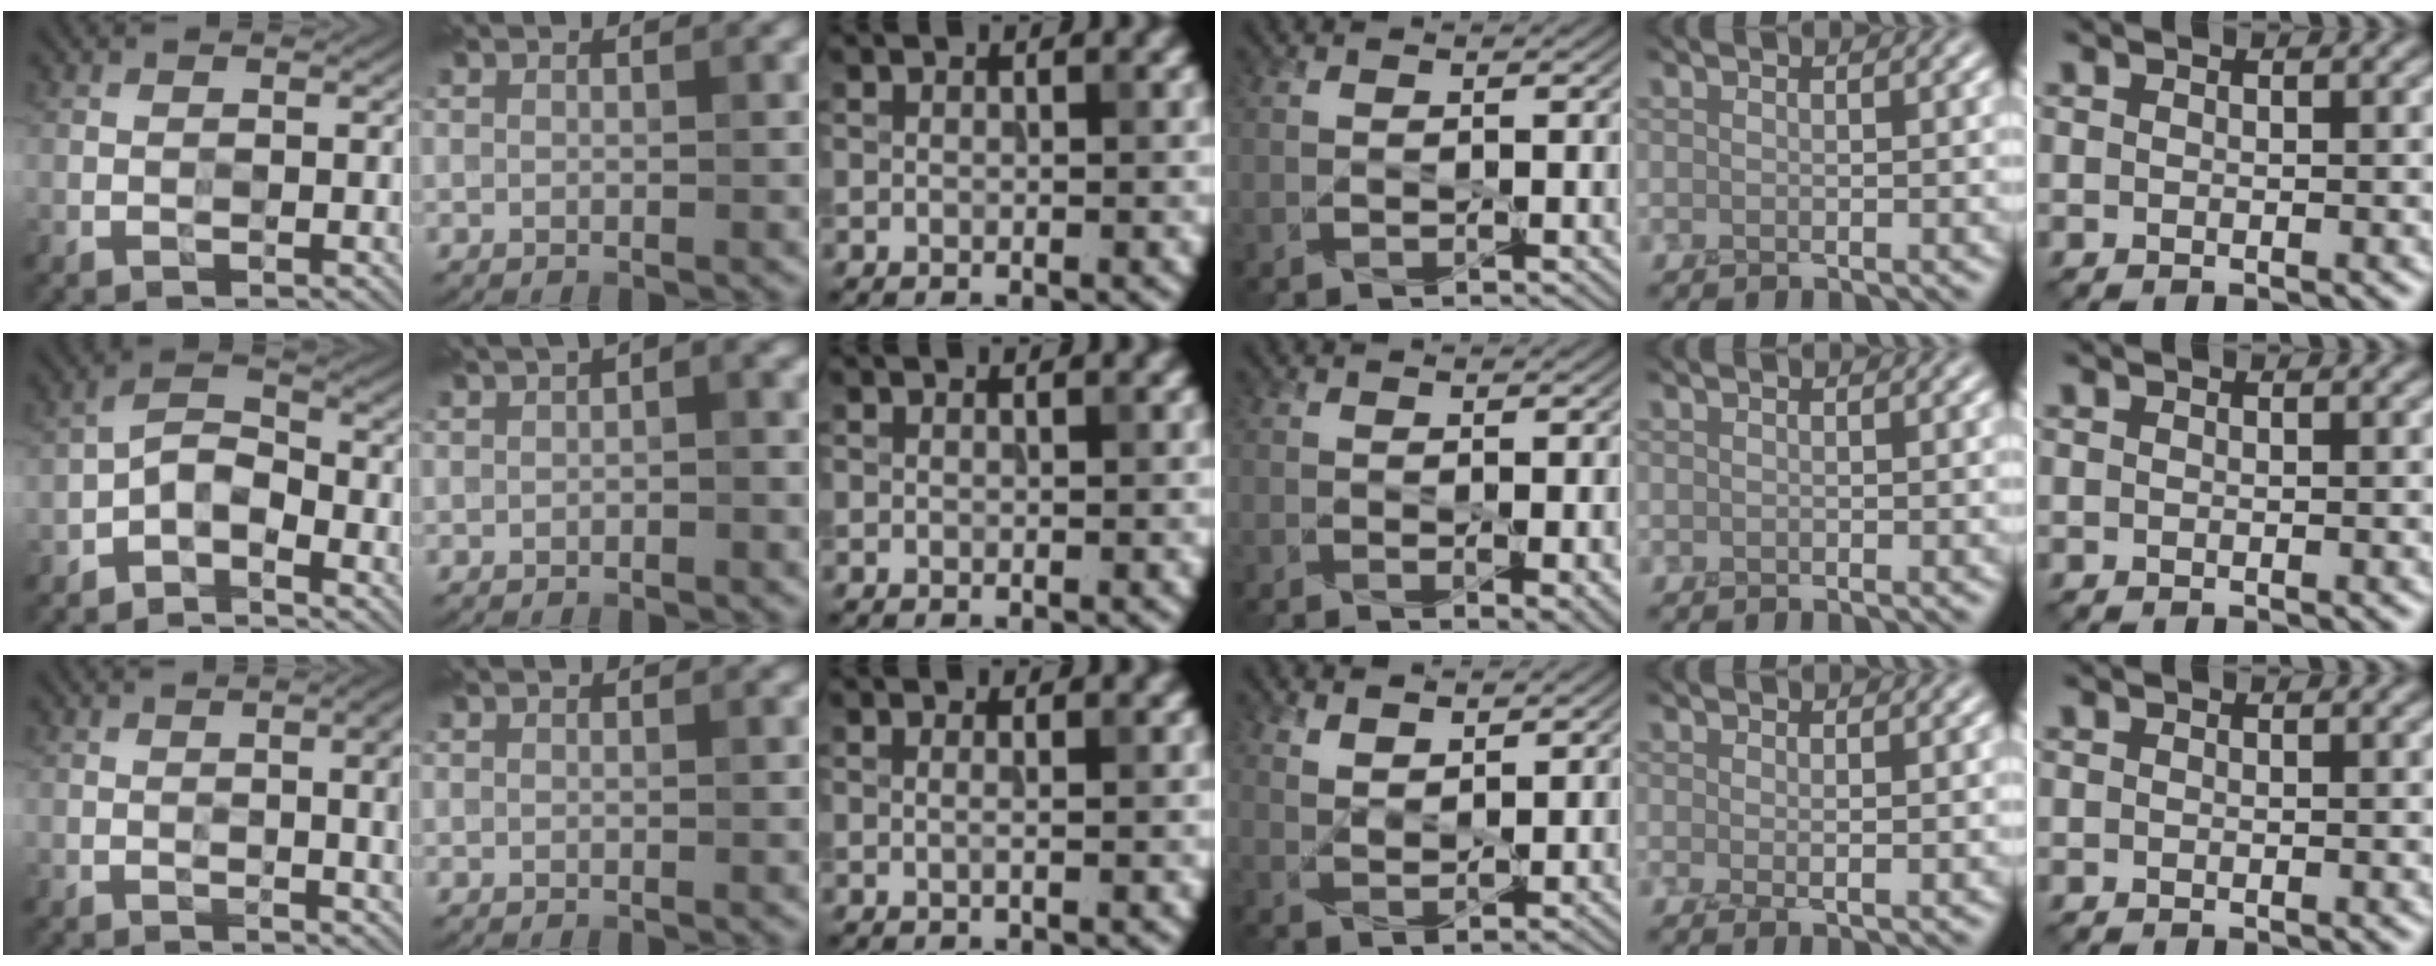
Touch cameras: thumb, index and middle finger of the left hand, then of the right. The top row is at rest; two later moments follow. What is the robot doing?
{"motion": "peel", "object": "velcro strap"}